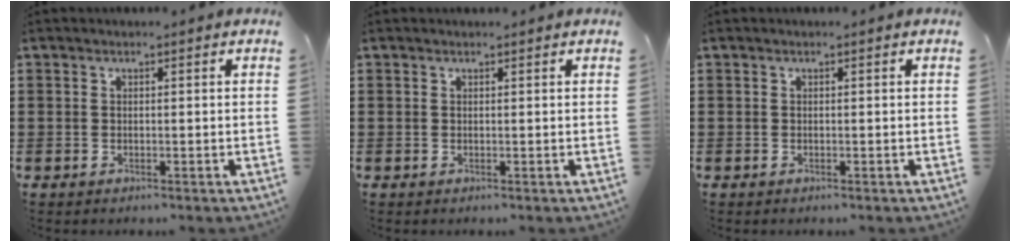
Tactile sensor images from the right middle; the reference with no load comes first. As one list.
[{"total": 0.0}, {"total": 0.0}]